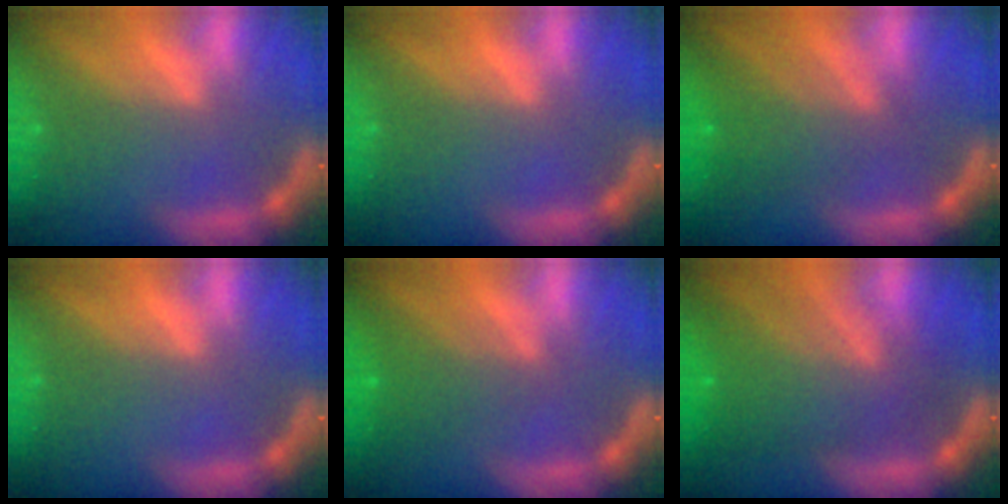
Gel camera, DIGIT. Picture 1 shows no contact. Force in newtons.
{"total": 0.0}
{"total": 5.0}
{"total": 0.0}
{"total": 3.6}
{"total": 8.5}